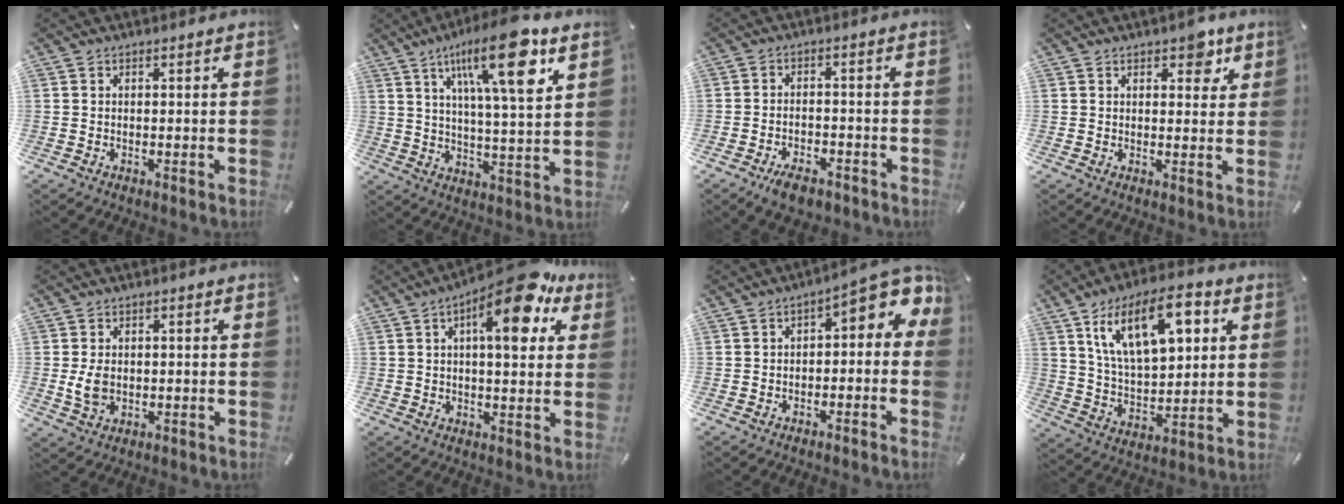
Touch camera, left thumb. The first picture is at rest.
{"total": 19.0, "force": [9.8, 4.6, 15.5], "torque": [-0.246, -0.034, 0.146]}
{"total": 6.1, "force": [-5.1, 2.6, 2.0], "torque": [-0.030, 0.033, -0.093]}
{"total": 5.1, "force": [3.1, 2.7, 3.0], "torque": [-0.020, -0.011, 0.044]}
{"total": 5.1, "force": [-0.5, 3.7, 3.5], "torque": [-0.091, -0.003, -0.013]}
{"total": 15.0, "force": [7.5, 5.1, 12.0], "torque": [-0.175, -0.035, 0.117]}
{"total": 6.6, "force": [1.9, 3.2, 5.4], "torque": [-0.066, -0.022, 0.026]}
{"total": 18.5, "force": [8.5, 9.2, 13.7], "torque": [-0.247, -0.015, 0.143]}